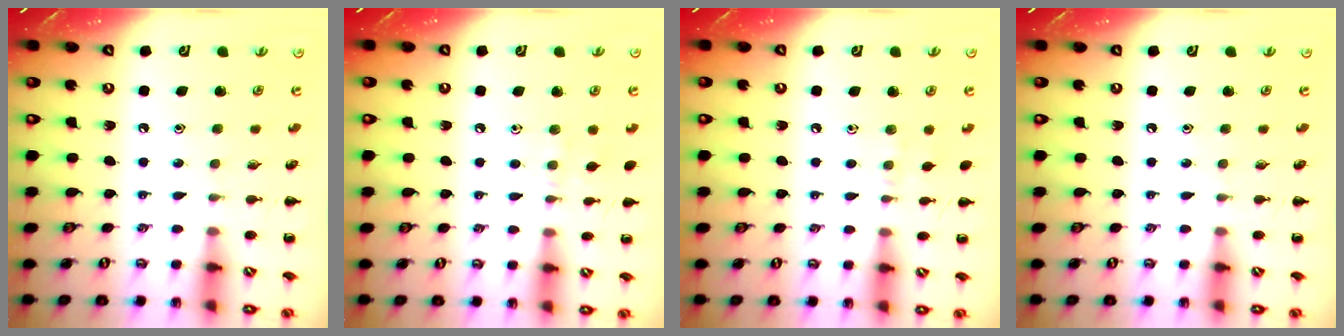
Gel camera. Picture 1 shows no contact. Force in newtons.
{"total": 5.9, "press": 5.6, "slide": 1.9}
{"total": 4.2, "press": 3.9, "slide": 1.5}
{"total": 0.0}